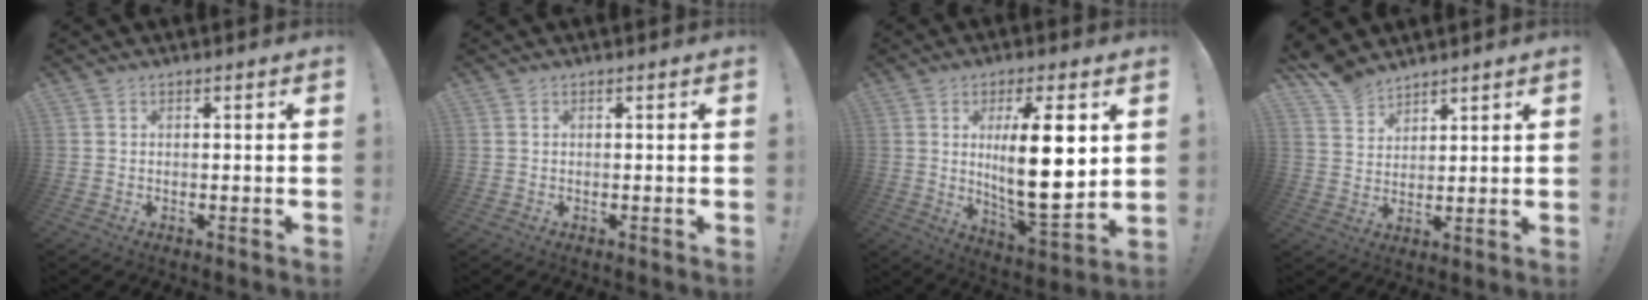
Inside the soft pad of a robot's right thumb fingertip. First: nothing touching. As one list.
[{"total": 0.0}, {"total": 17.6, "force": [3.6, 4.7, 16.5], "torque": [-0.267, -0.031, 0.046]}, {"total": 7.4, "force": [6.4, 3.4, 1.4], "torque": [-0.031, -0.042, 0.125]}]